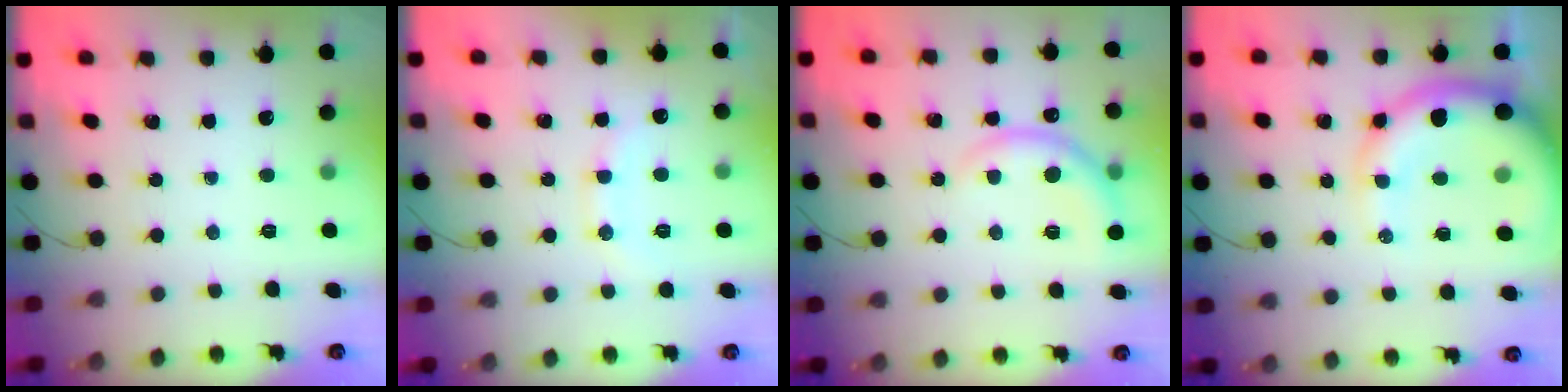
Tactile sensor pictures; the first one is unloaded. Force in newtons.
{"total": 10.3, "press": 10.2, "slide": 1.1}
{"total": 7.2, "press": 7.1, "slide": 0.5}
{"total": 15.1, "press": 14.7, "slide": 3.2}